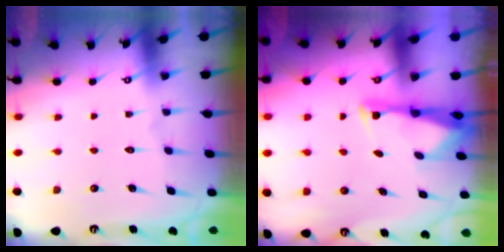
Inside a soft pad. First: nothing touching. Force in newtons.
{"total": 2.5, "press": 2.5, "slide": 0.3}